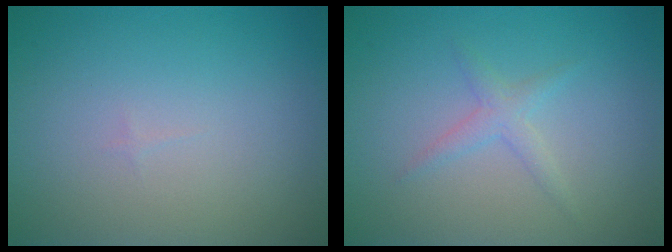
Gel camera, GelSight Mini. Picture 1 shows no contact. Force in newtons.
{"total": 1.4, "press": 1.4, "slide": 0.0}